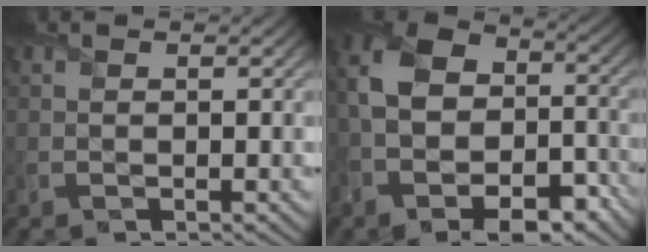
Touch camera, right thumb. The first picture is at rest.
{"total": 16.3, "force": [-5.8, 11.1, 10.4], "torque": [-0.206, -0.041, -0.075]}